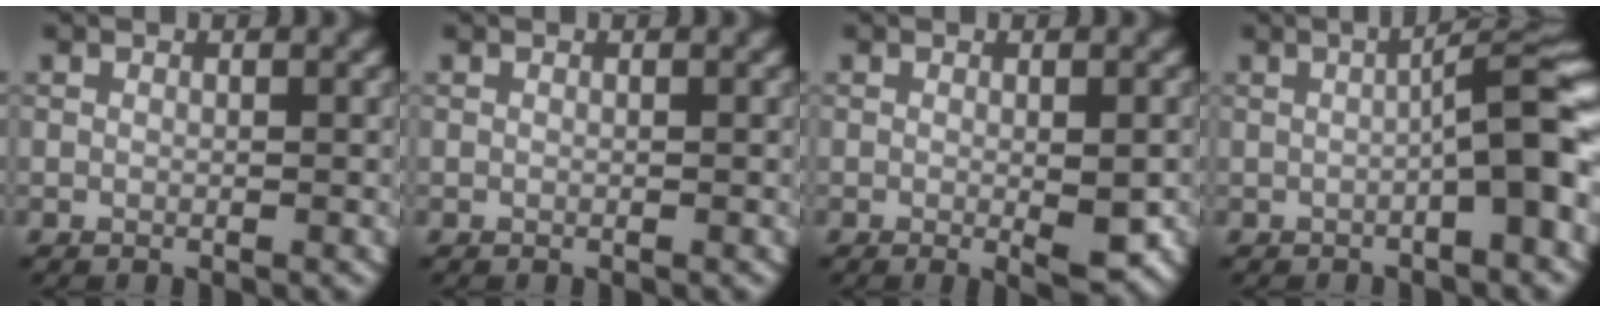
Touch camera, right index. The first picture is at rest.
{"total": 0.0}
{"total": 2.9, "force": [-0.5, 0.5, 2.8], "torque": [-0.041, -0.007, -0.005]}
{"total": 5.9, "force": [-1.2, 0.8, 5.7], "torque": [-0.078, 0.024, -0.022]}